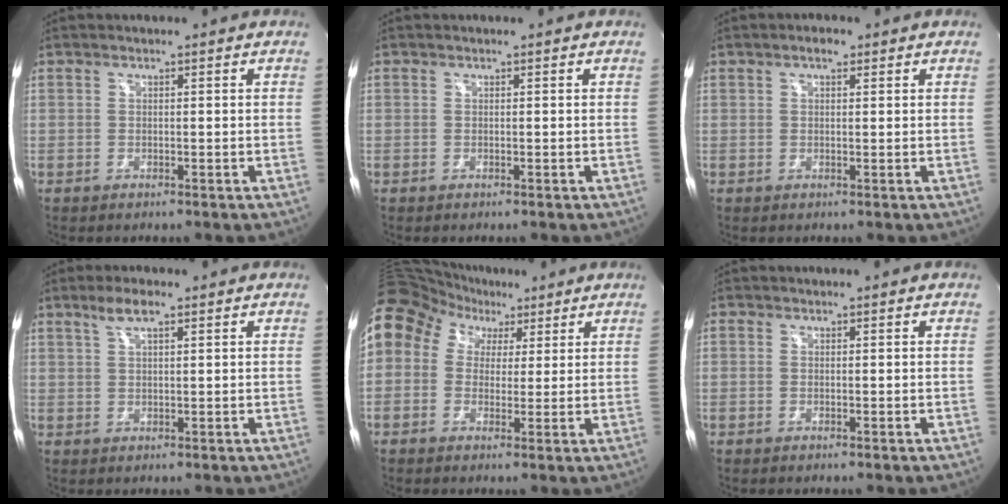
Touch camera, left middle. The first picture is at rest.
{"total": 0.0}
{"total": 1.9, "force": [1.1, 0.8, 1.3], "torque": [-0.023, 0.007, 0.016]}
{"total": 3.6, "force": [2.3, 0.7, 2.7], "torque": [-0.057, 0.009, 0.047]}
{"total": 12.0, "force": [5.8, 9.5, 4.7], "torque": [-0.101, 0.073, 0.102]}
{"total": 1.5, "force": [-0.6, -0.9, -1.1], "torque": [0.025, -0.010, -0.013]}